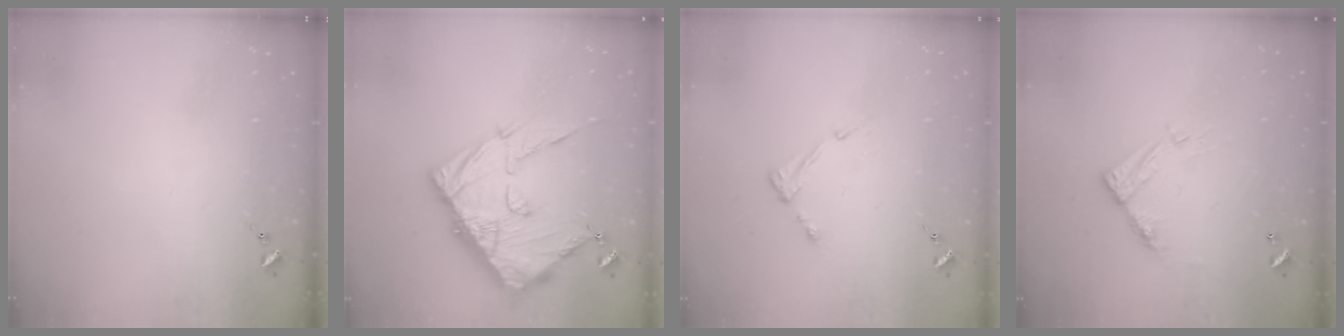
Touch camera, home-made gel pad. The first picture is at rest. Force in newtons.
{"total": 18.0, "press": 17.9, "slide": 1.6}
{"total": 5.2, "press": 5.1, "slide": 0.6}
{"total": 9.4, "press": 9.4, "slide": 0.5}